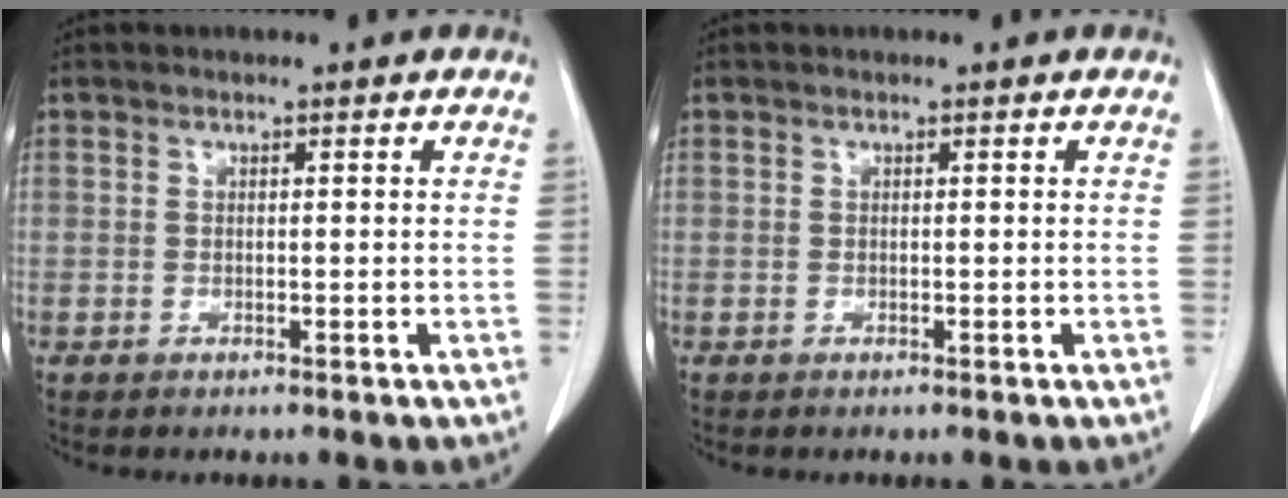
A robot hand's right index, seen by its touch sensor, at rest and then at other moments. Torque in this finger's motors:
{"motor_torque": [0.02, -0.02, 0.00, 0.00]}